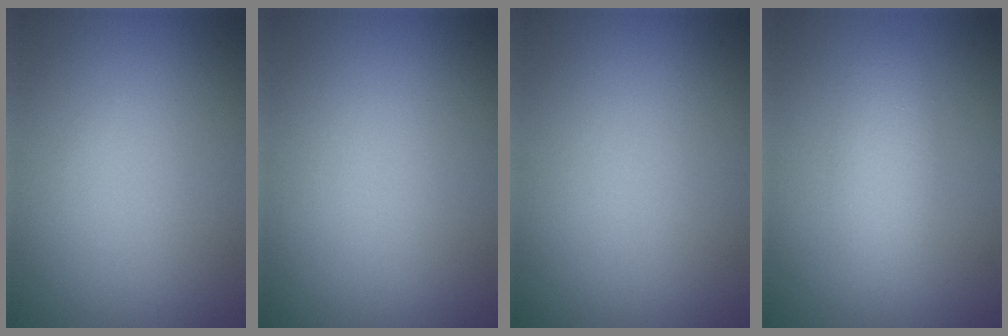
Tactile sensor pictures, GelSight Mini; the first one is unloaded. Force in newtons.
{"total": 0.0}
{"total": 0.0}
{"total": 2.7, "press": 2.7, "slide": 0.1}